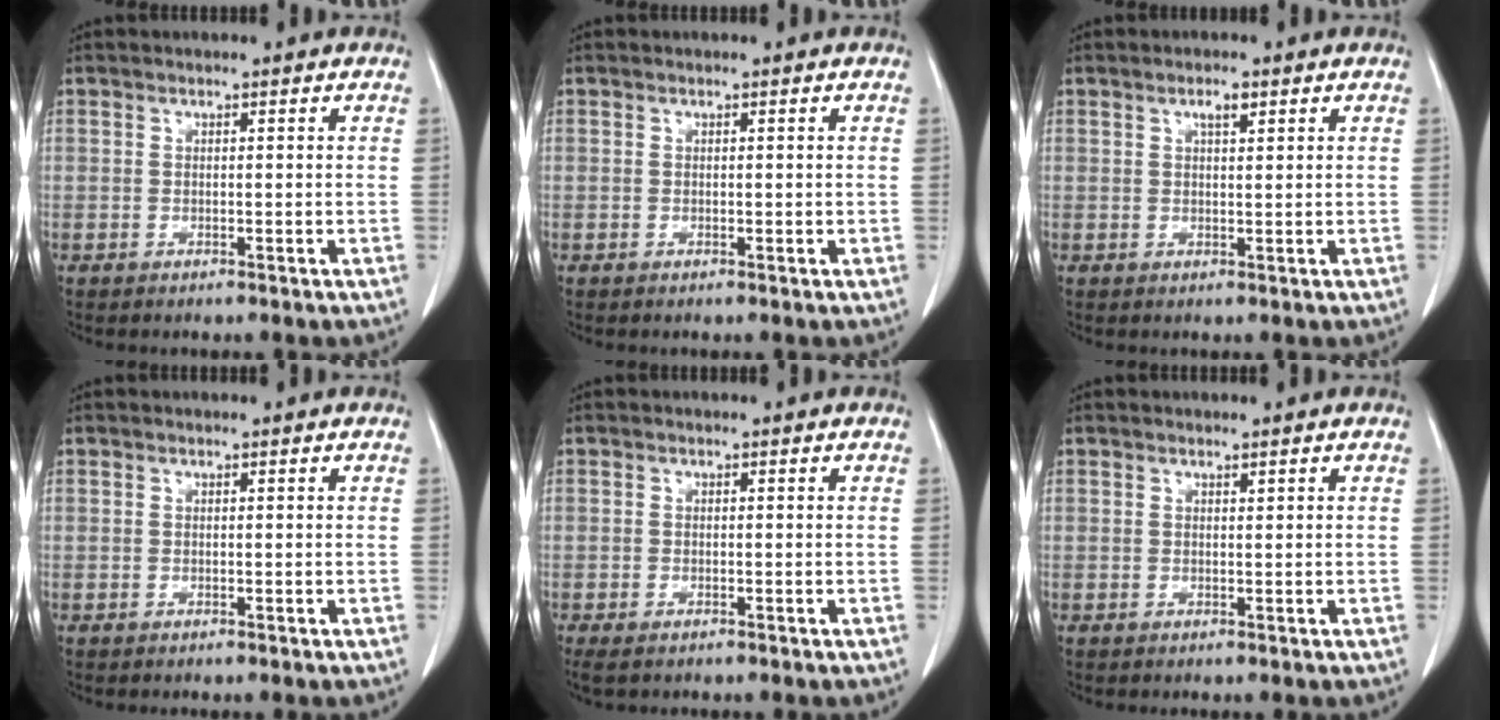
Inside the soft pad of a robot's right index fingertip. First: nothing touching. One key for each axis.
{"total": 0.8, "fx": 0.0, "fy": 0.5, "fz": 0.6, "tx": -0.014, "ty": 0.002, "tz": 0.001}
{"total": 2.5, "fx": 1.3, "fy": 0.9, "fz": 1.9, "tx": -0.037, "ty": 0.002, "tz": 0.024}
{"total": 0.0}
{"total": 3.5, "fx": -2.0, "fy": 1.8, "fz": 2.2, "tx": -0.052, "ty": -0.007, "tz": -0.030}
{"total": 0.6, "fx": 0.4, "fy": 0.3, "fz": 0.4, "tx": -0.008, "ty": 0.001, "tz": 0.009}